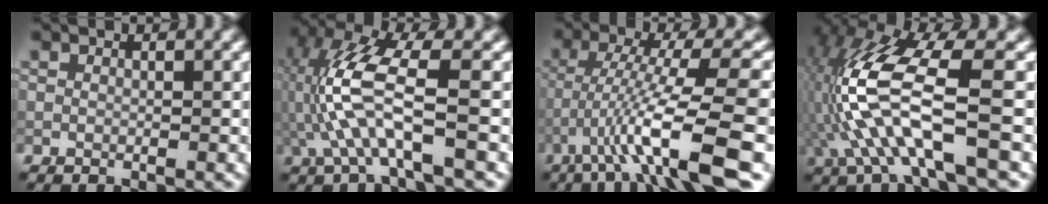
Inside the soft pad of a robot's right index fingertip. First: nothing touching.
{"total": 7.5, "force": [-1.2, 1.9, 7.2], "torque": [-0.176, 0.015, -0.021]}
{"total": 10.9, "force": [-4.9, 1.7, 9.6], "torque": [-0.156, 0.015, -0.078]}
{"total": 10.6, "force": [-2.0, 3.5, 9.8], "torque": [-0.215, 0.011, -0.039]}